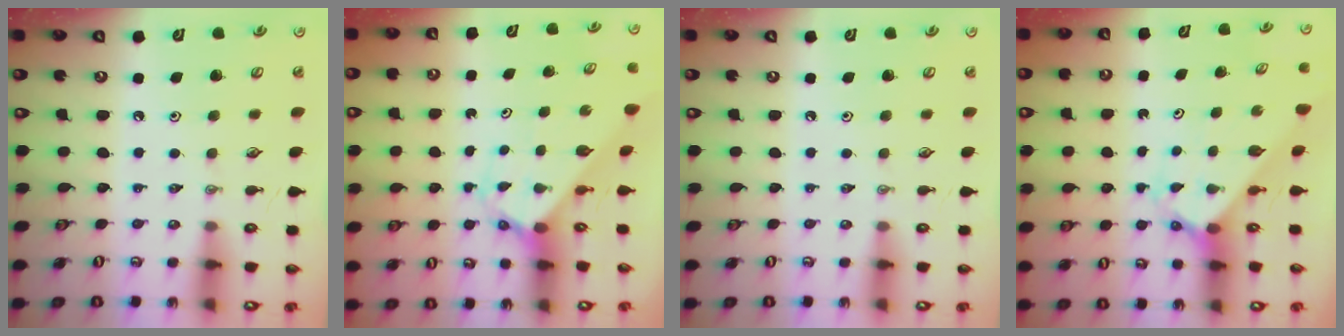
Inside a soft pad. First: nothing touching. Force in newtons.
{"total": 2.4, "press": 2.4, "slide": 0.2}
{"total": 0.0}
{"total": 2.2, "press": 2.2, "slide": 0.2}